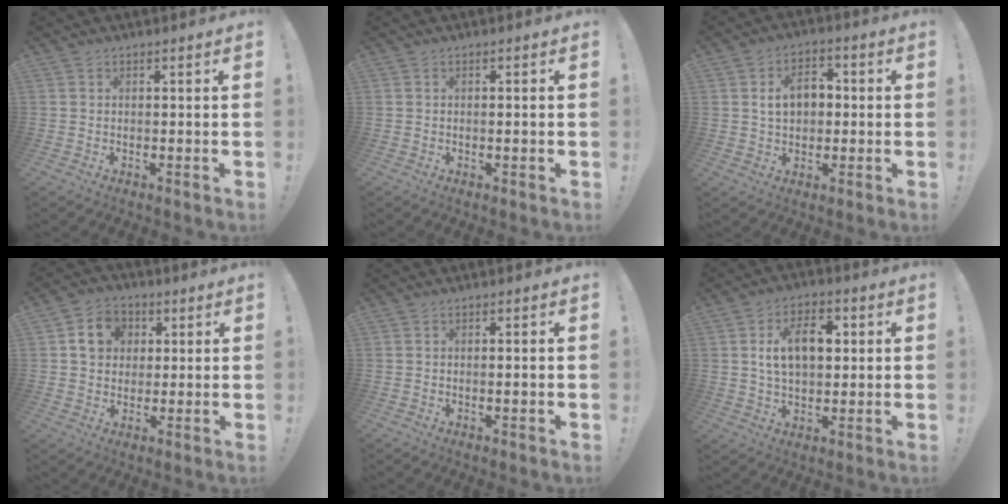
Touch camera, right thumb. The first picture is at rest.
{"total": 1.1, "force": [-0.2, -0.3, 1.0], "torque": [-0.010, -0.004, -0.006]}
{"total": 8.6, "force": [1.1, 6.4, 5.7], "torque": [-0.082, 0.008, 0.018]}
{"total": 9.1, "force": [2.5, 8.0, 3.6], "torque": [-0.051, 0.002, 0.051]}
{"total": 1.4, "force": [-0.2, -0.2, 1.4], "torque": [-0.015, -0.004, -0.006]}
{"total": 12.0, "force": [2.5, 7.4, 9.1], "torque": [-0.141, 0.012, 0.046]}